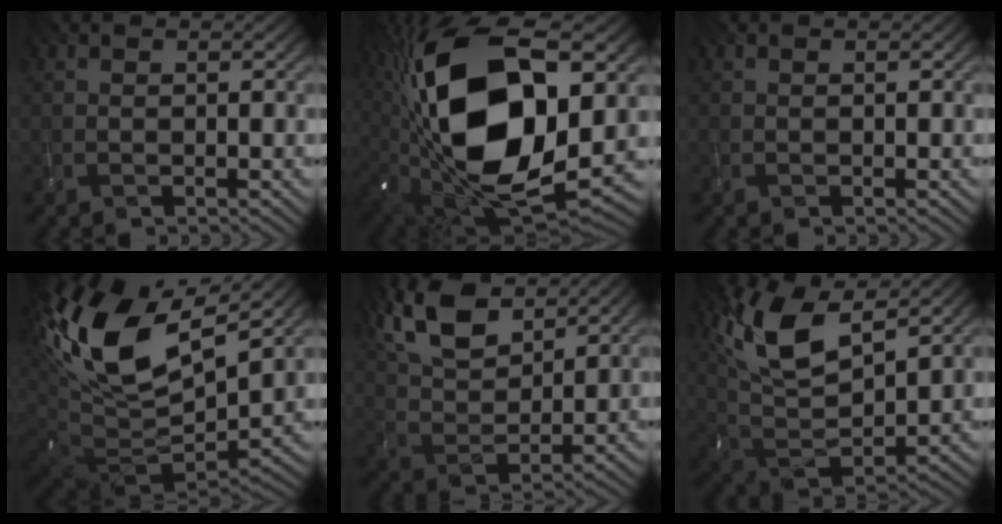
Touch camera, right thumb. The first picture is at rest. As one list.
[{"total": 20.6, "force": [2.1, 10.7, 17.4], "torque": [-0.357, -0.005, 0.040]}, {"total": 0.0}, {"total": 17.6, "force": [6.6, 8.9, 13.7], "torque": [-0.288, 0.011, 0.138]}, {"total": 10.5, "force": [6.4, 4.5, 7.0], "torque": [-0.172, 0.021, 0.129]}, {"total": 12.5, "force": [6.7, 4.3, 9.6], "torque": [-0.222, 0.016, 0.137]}]